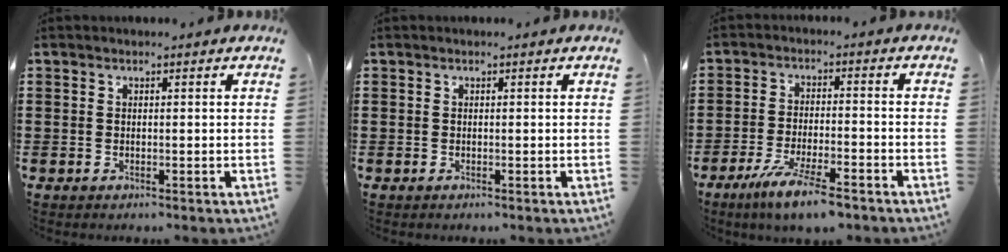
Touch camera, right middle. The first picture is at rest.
{"total": 0.0}
{"total": 6.7, "force": [-5.1, 0.5, 4.4], "torque": [-0.094, -0.013, -0.094]}